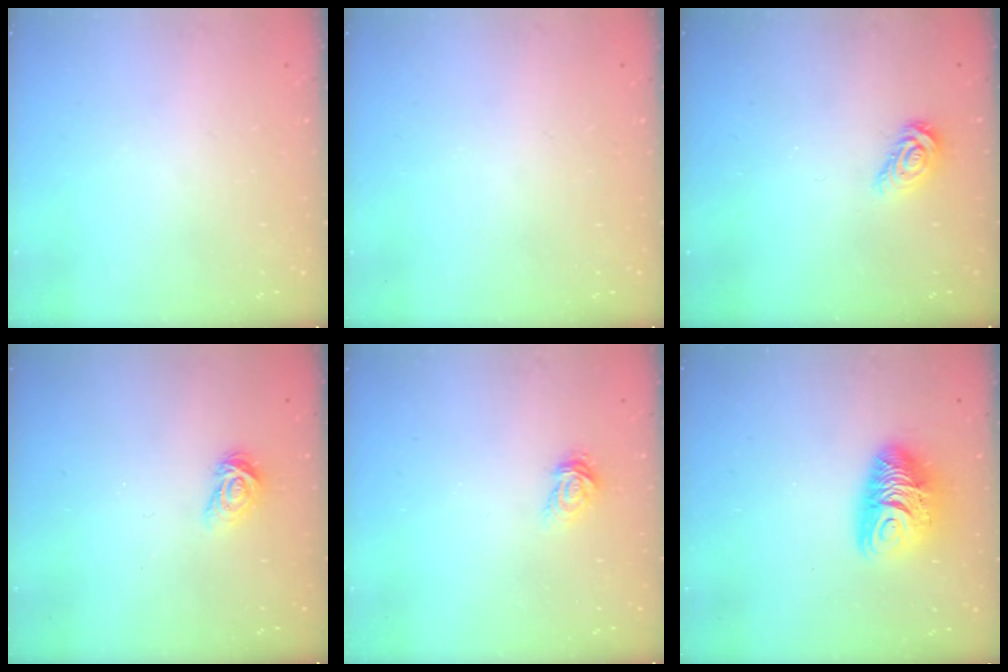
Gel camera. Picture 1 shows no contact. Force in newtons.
{"total": 0.0}
{"total": 5.5, "press": 5.5, "slide": 0.5}
{"total": 4.1, "press": 4.0, "slide": 0.6}
{"total": 3.2, "press": 3.2, "slide": 0.3}
{"total": 10.7, "press": 10.6, "slide": 1.1}